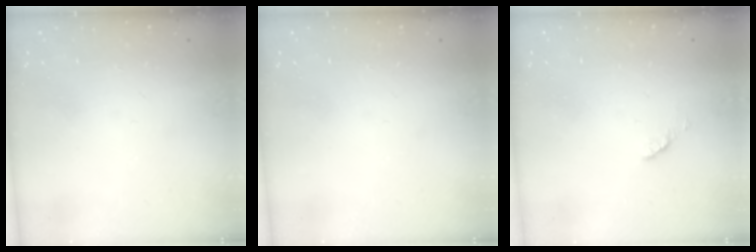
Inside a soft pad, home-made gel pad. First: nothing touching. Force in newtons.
{"total": 0.0}
{"total": 2.8, "press": 2.7, "slide": 0.4}